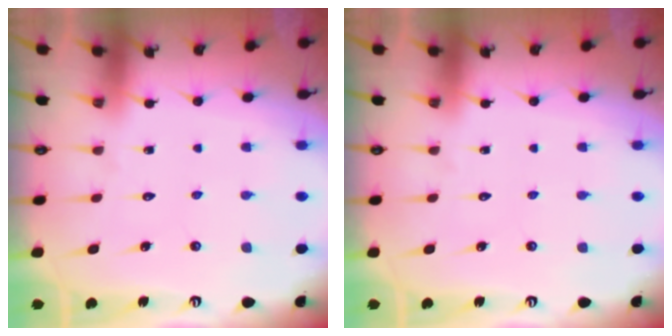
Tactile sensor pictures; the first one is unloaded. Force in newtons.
{"total": 0.0}